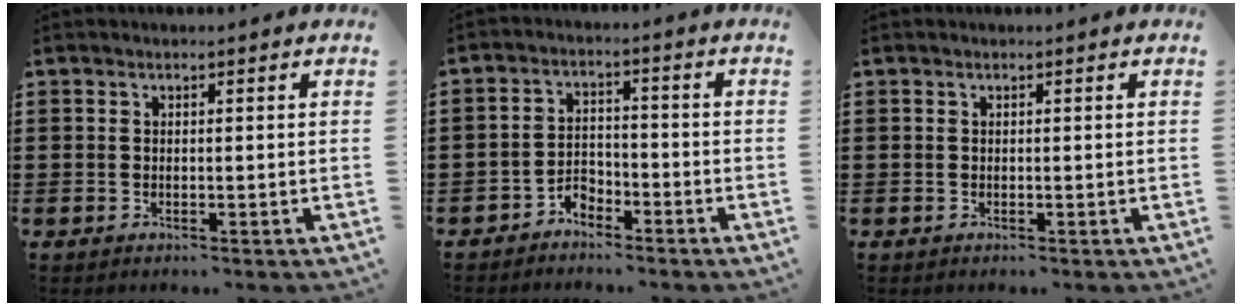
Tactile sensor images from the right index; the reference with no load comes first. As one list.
[{"total": 3.1, "force": [-2.9, 1.3, 0.3], "torque": [-0.014, 0.007, -0.060]}, {"total": 0.0}]